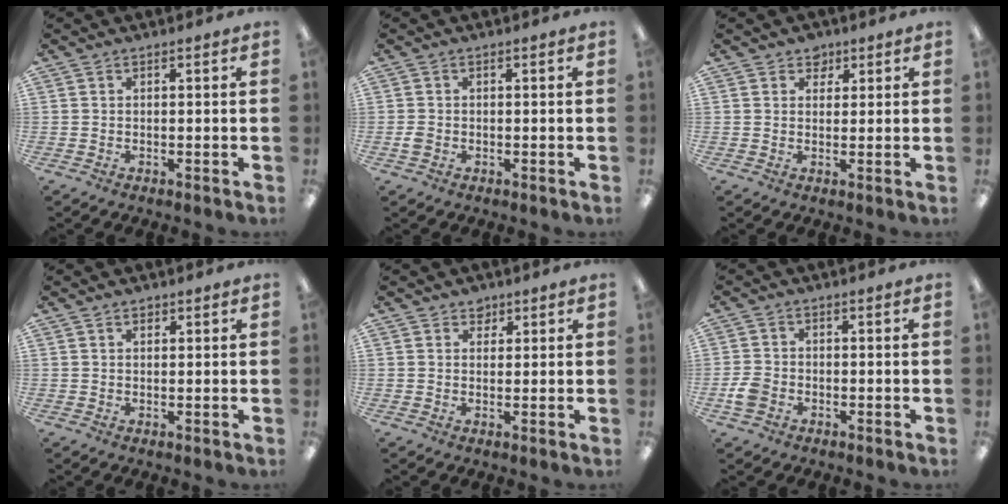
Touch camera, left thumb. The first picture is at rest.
{"total": 1.7, "force": [-0.4, 1.3, 0.9], "torque": [-0.016, 0.003, -0.006]}
{"total": 3.3, "force": [2.3, 2.4, 0.3], "torque": [0.001, -0.005, 0.041]}
{"total": 1.2, "force": [1.0, 0.6, 0.5], "torque": [-0.004, -0.002, 0.016]}
{"total": 2.5, "force": [1.9, 1.7, 0.3], "torque": [0.007, -0.007, 0.033]}
{"total": 4.0, "force": [-1.5, 2.9, 2.2], "torque": [-0.040, 0.009, -0.027]}